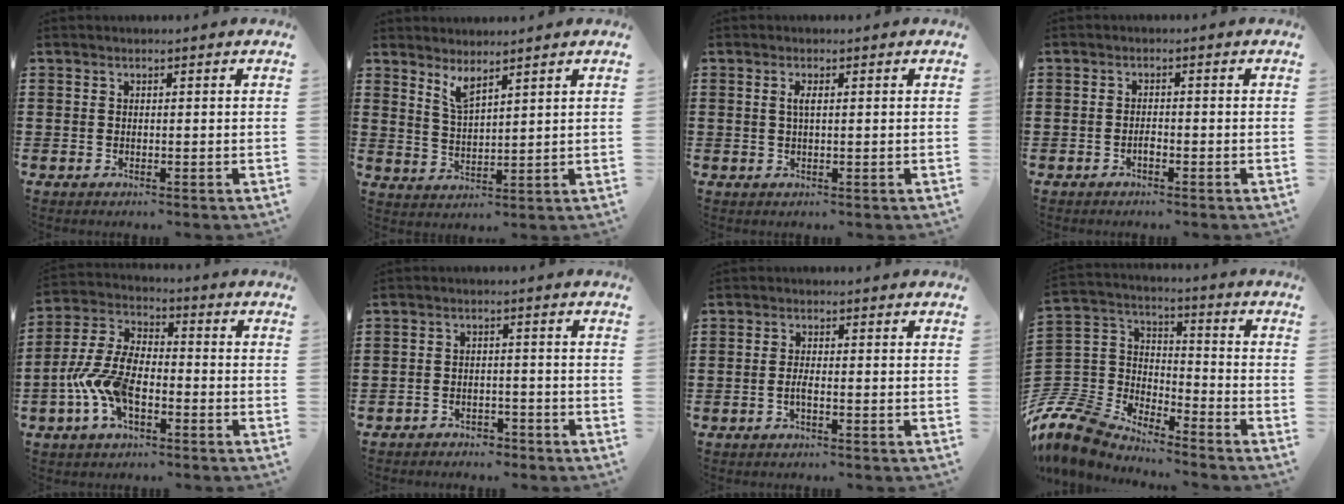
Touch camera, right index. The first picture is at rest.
{"total": 3.5, "force": [3.0, 0.5, 1.8], "torque": [-0.041, -0.005, 0.054]}
{"total": 1.6, "force": [0.3, 0.3, 1.5], "torque": [-0.031, 0.002, 0.004]}
{"total": 1.1, "force": [-0.8, 0.3, 0.8], "torque": [-0.018, -0.006, -0.013]}
{"total": 9.5, "force": [-3.4, 4.8, 7.5], "torque": [-0.192, -0.008, -0.070]}
{"total": 2.5, "force": [-2.3, 0.9, 0.0], "torque": [-0.006, 0.004, -0.050]}
{"total": 1.8, "force": [-0.8, 0.0, 1.6], "torque": [-0.039, -0.007, -0.016]}
{"total": 8.9, "force": [-8.2, 3.2, 1.7], "torque": [-0.090, -0.005, -0.176]}